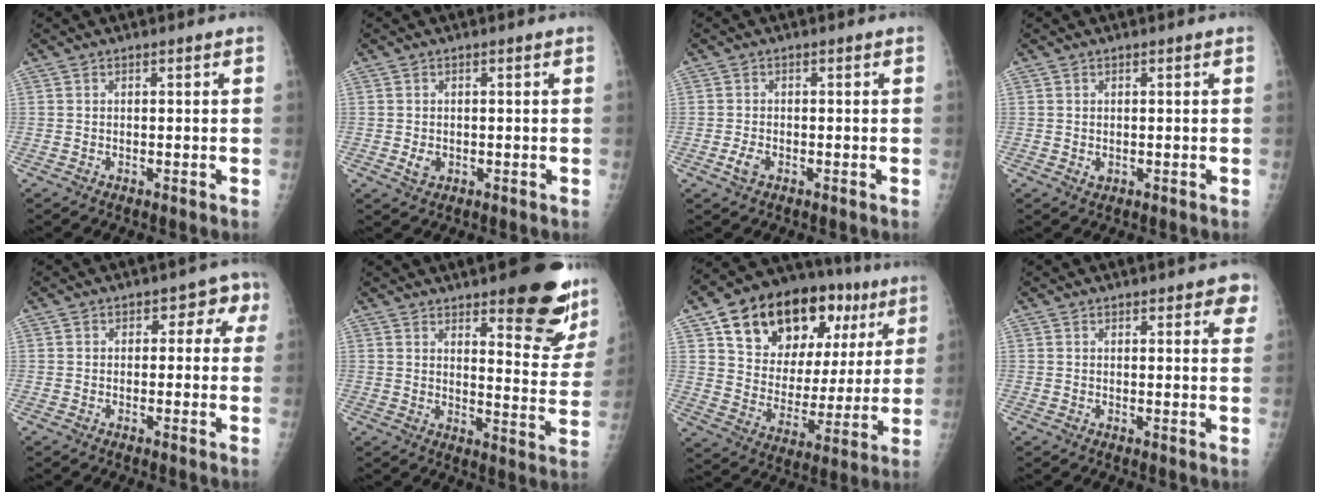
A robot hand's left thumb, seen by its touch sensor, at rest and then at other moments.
{"total": 2.2, "force": [-0.4, 1.7, 1.3], "torque": [-0.019, -0.001, -0.003]}
{"total": 2.4, "force": [-1.1, 1.5, 1.6], "torque": [-0.034, 0.002, -0.020]}
{"total": 1.1, "force": [0.0, 0.9, 0.7], "torque": [-0.008, -0.002, 0.002]}
{"total": 4.2, "force": [0.5, 3.3, 2.5], "torque": [0.011, 0.012, -0.008]}
{"total": 17.6, "force": [11.3, 5.4, 12.3], "torque": [-0.115, -0.084, 0.145]}
{"total": 26.0, "force": [12.1, 15.1, 17.4], "torque": [-0.225, 0.001, 0.194]}
{"total": 3.8, "force": [2.5, 1.7, 2.4], "torque": [0.001, -0.009, 0.024]}